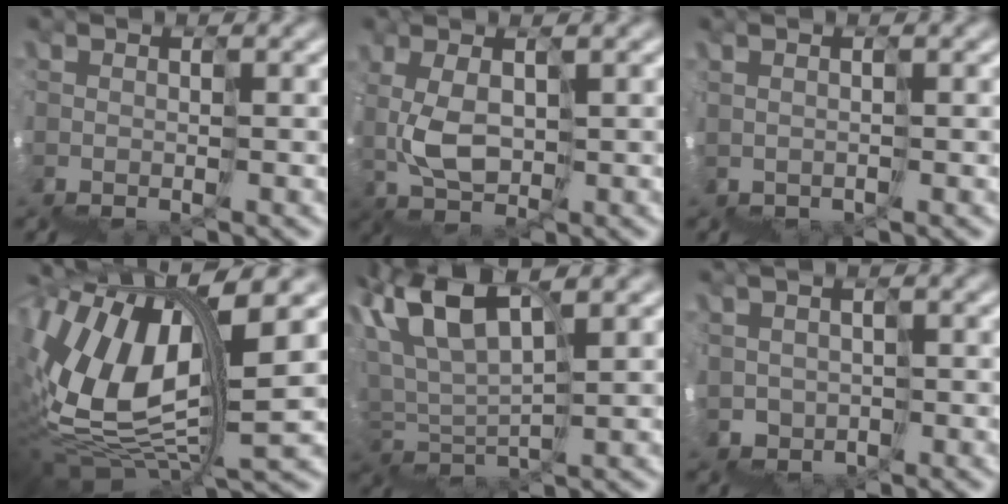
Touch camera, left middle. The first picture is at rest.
{"total": 2.3, "force": [1.7, -1.4, -0.8], "torque": [-0.006, 0.038, 0.020]}
{"total": 2.2, "force": [0.9, -1.5, -1.3], "torque": [0.028, 0.016, 0.009]}
{"total": 6.3, "force": [4.9, 1.2, 3.8], "torque": [-0.109, 0.038, 0.076]}
{"total": 3.9, "force": [3.9, -0.7, -0.1], "torque": [-0.014, 0.049, 0.049]}
{"total": 1.6, "force": [0.8, 0.5, -1.3], "torque": [0.022, 0.010, 0.010]}